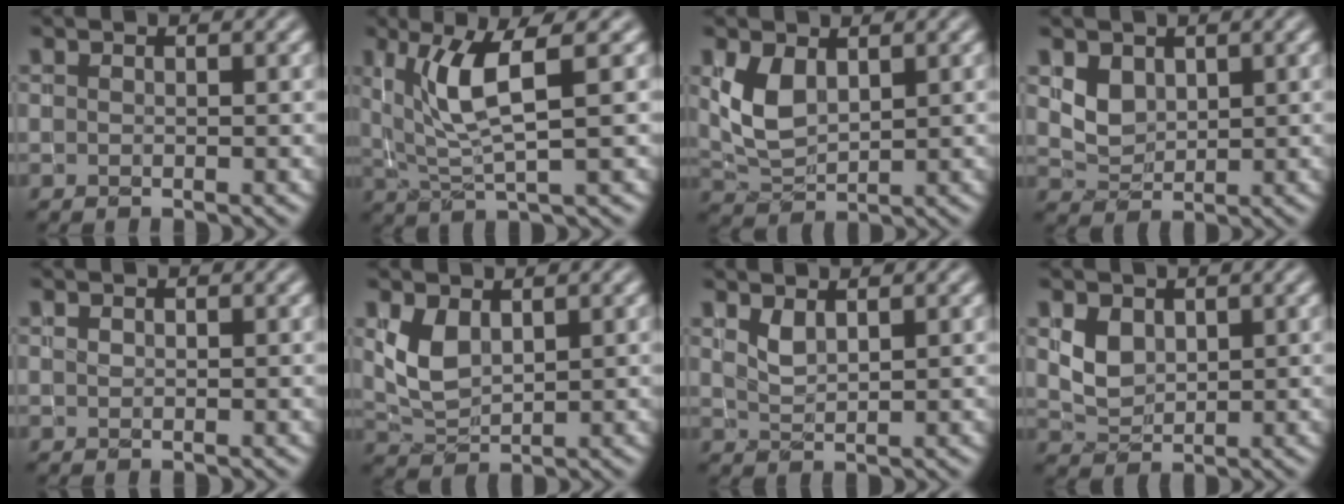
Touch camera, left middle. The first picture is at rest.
{"total": 5.2, "force": [1.6, 1.0, 4.9], "torque": [-0.102, -0.004, 0.035]}
{"total": 3.6, "force": [1.0, 2.2, 2.7], "torque": [-0.067, -0.002, 0.027]}
{"total": 2.2, "force": [0.9, 1.7, 1.1], "torque": [-0.025, -0.008, 0.023]}
{"total": 0.0}
{"total": 3.0, "force": [1.0, 1.8, 2.2], "torque": [-0.052, -0.003, 0.027]}
{"total": 1.2, "force": [0.8, 0.4, 0.8], "torque": [-0.022, -0.006, 0.021]}
{"total": 2.4, "force": [0.8, 1.9, 1.4], "torque": [-0.032, -0.005, 0.021]}